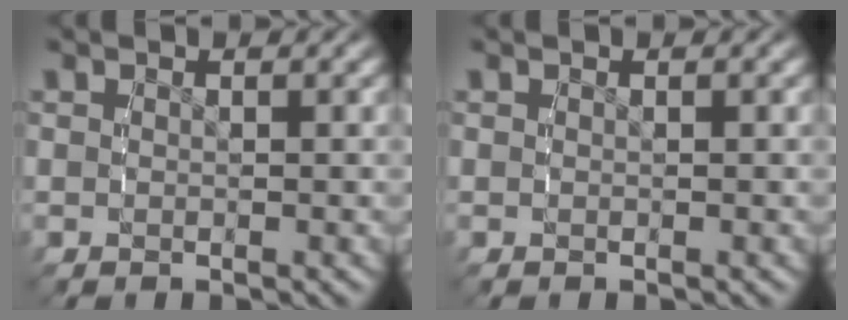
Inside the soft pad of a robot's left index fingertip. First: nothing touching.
{"total": 0.0}